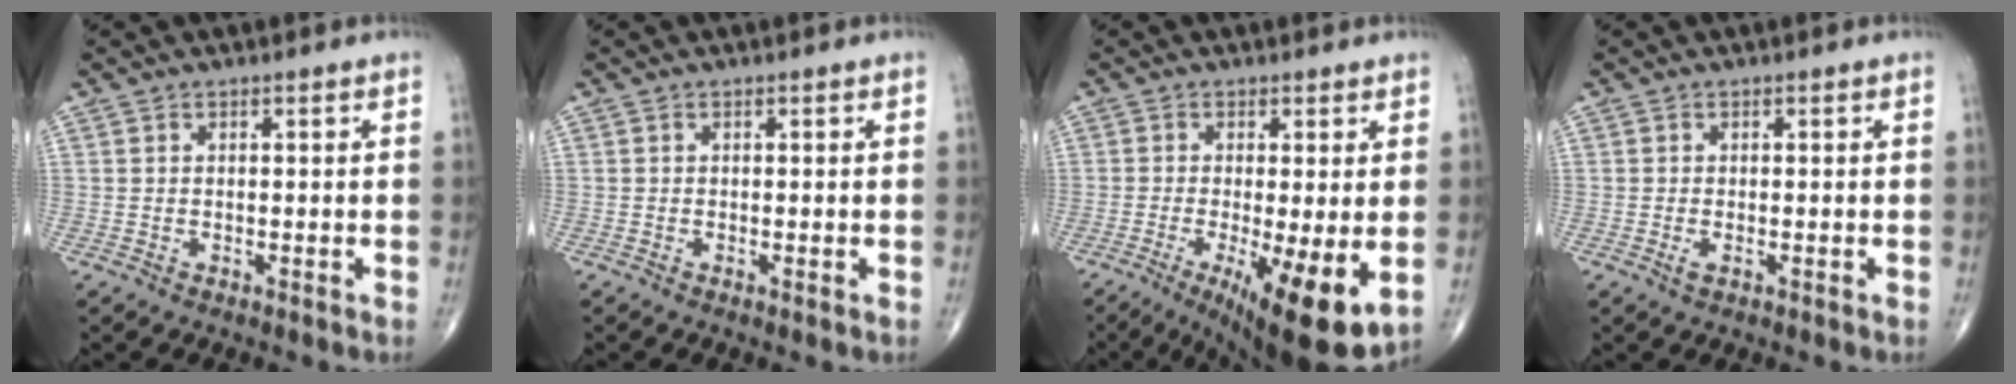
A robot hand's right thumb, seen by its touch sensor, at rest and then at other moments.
{"total": 0.0}
{"total": 13.2, "force": [-3.4, 3.2, 12.3], "torque": [-0.181, -0.027, -0.045]}
{"total": 1.1, "force": [-0.4, 0.5, 0.9], "torque": [-0.022, -0.003, -0.008]}